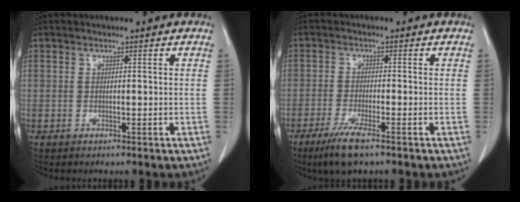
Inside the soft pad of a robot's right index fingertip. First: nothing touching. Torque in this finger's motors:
{"motor_torque": [0.45, -0.42, 0.12, 0.04]}